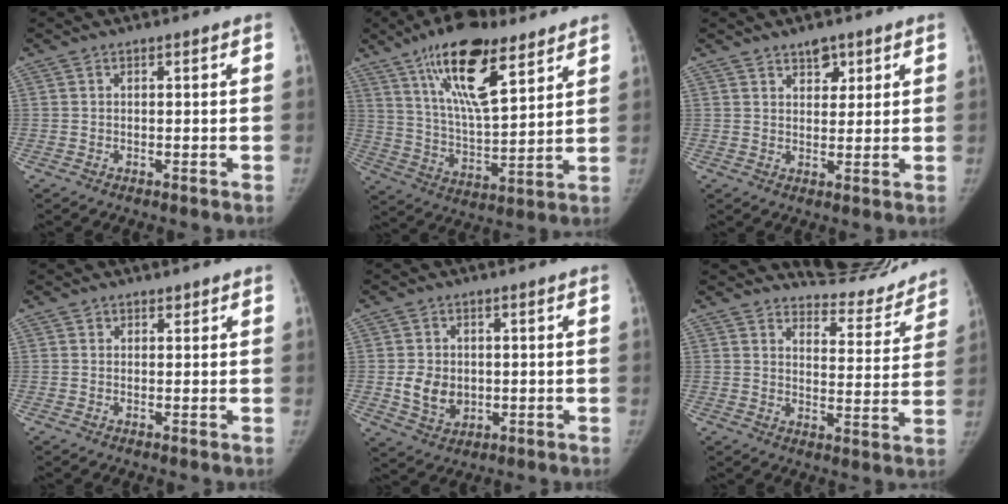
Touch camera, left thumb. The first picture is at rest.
{"total": 18.7, "force": [11.0, 6.7, 13.6], "torque": [-0.212, -0.050, 0.198]}
{"total": 4.1, "force": [2.7, 2.4, 1.9], "torque": [-0.004, -0.016, 0.044]}
{"total": 1.1, "force": [0.8, 0.8, 0.1], "torque": [0.014, -0.004, 0.008]}
{"total": 6.5, "force": [-0.1, 5.2, 3.9], "torque": [-0.047, -0.006, 0.011]}
{"total": 12.6, "force": [12.2, 3.1, 0.8], "torque": [0.029, -0.102, 0.154]}